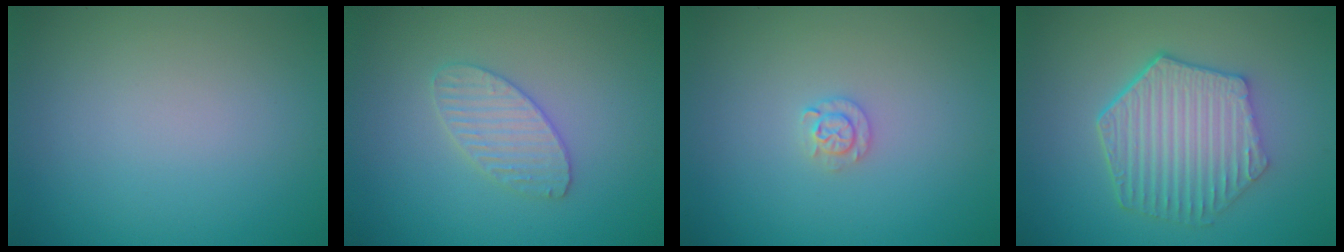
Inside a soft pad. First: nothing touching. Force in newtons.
{"total": 2.6, "press": 2.6, "slide": 0.2}
{"total": 1.3, "press": 1.3, "slide": 0.2}
{"total": 6.1, "press": 4.8, "slide": 3.8}